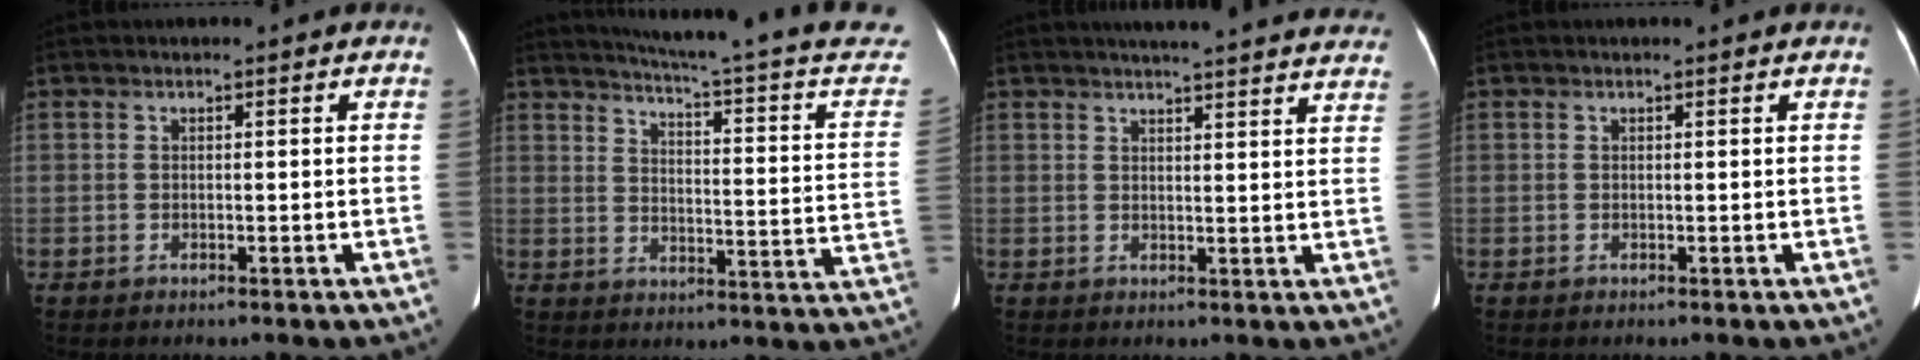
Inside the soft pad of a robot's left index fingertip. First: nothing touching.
{"total": 22.7, "force": [20.1, 0.1, 10.6], "torque": [-0.153, -0.073, 0.236]}
{"total": 22.1, "force": [20.4, 1.8, 8.3], "torque": [-0.111, -0.022, 0.233]}
{"total": 0.5, "force": [0.5, 0.0, 0.1], "torque": [-0.004, 0.001, 0.003]}